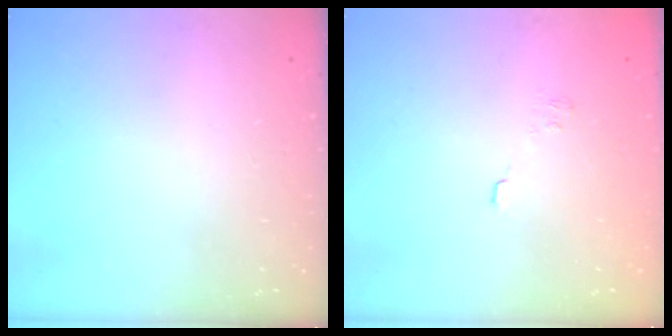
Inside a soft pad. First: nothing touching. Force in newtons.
{"total": 6.5, "press": 6.4, "slide": 1.1}